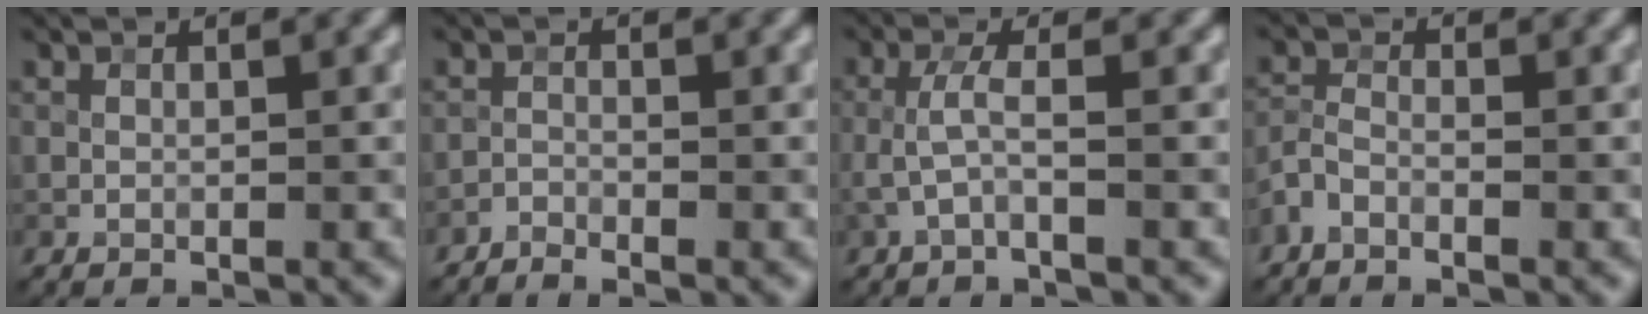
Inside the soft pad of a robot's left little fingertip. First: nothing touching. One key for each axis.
{"total": 1.4, "fx": -1.3, "fy": 0.1, "fz": 0.4, "tx": -0.014, "ty": 0.002, "tz": -0.031}
{"total": 2.0, "fx": -0.5, "fy": 0.2, "fz": 1.9, "tx": -0.045, "ty": 0.008, "tz": -0.012}
{"total": 1.9, "fx": -1.4, "fy": 0.8, "fz": 1.0, "tx": -0.024, "ty": 0.004, "tz": -0.036}